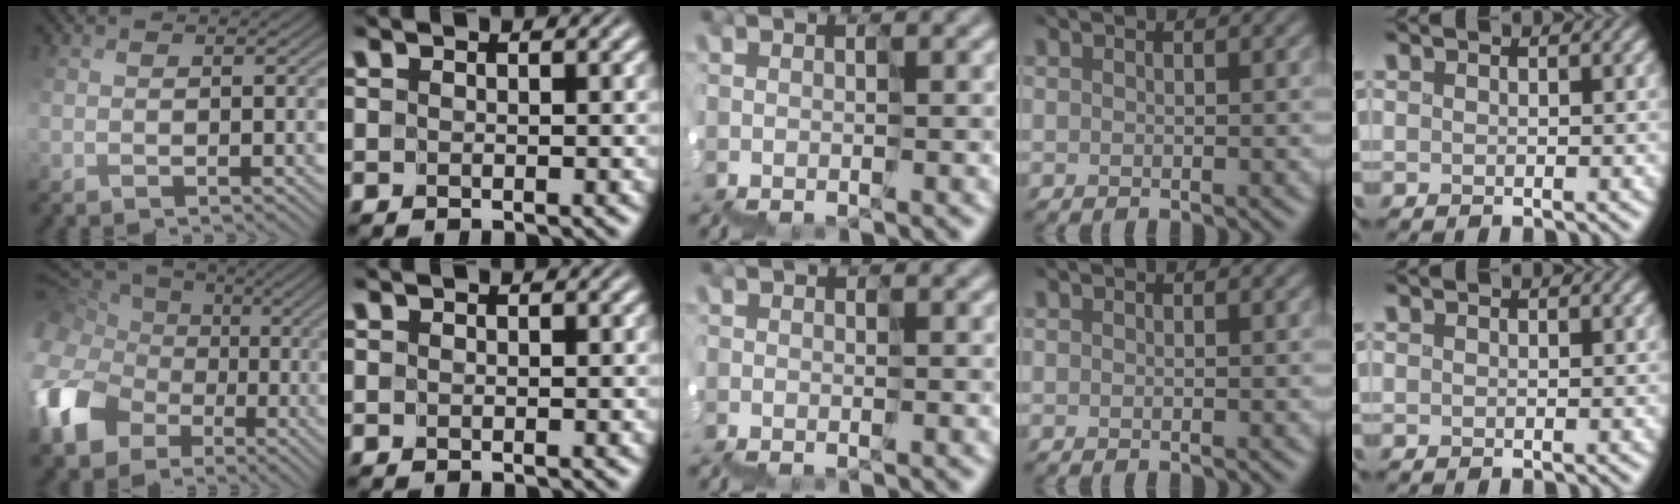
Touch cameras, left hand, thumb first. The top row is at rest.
{"thumb": {"total": 14.8, "force": [-1.6, 12.2, 8.2], "torque": [-0.250, -0.028, -0.014]}, "middle": {"total": 0.8, "force": [-0.8, 0.1, 0.0], "torque": [0.009, -0.008, -0.007]}}